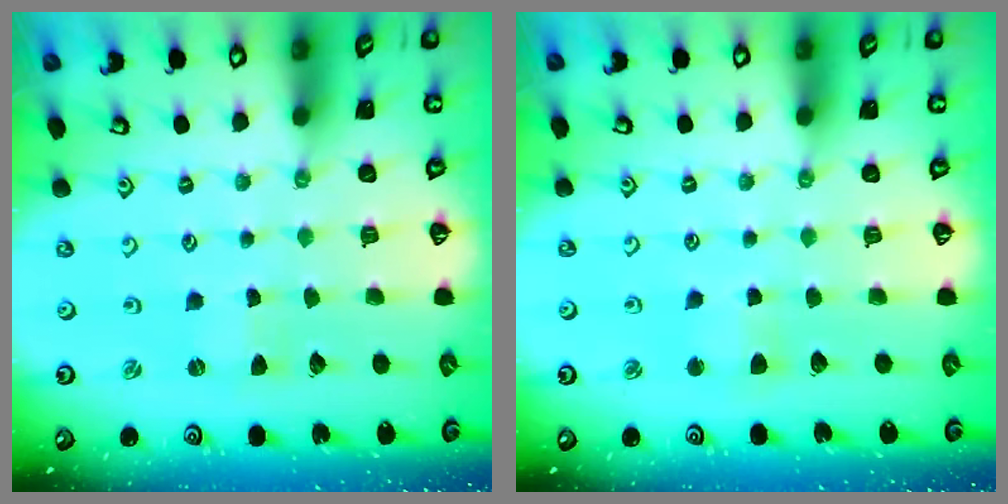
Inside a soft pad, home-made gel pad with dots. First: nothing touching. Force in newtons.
{"total": 3.0, "press": 3.0, "slide": 0.4}